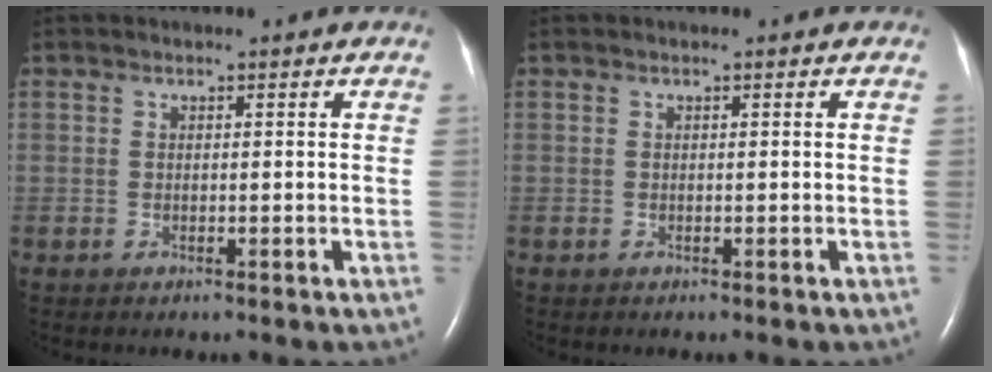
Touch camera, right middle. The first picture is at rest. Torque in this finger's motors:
{"motor_torque": [0.00, 0.00, 0.00, 0.00]}